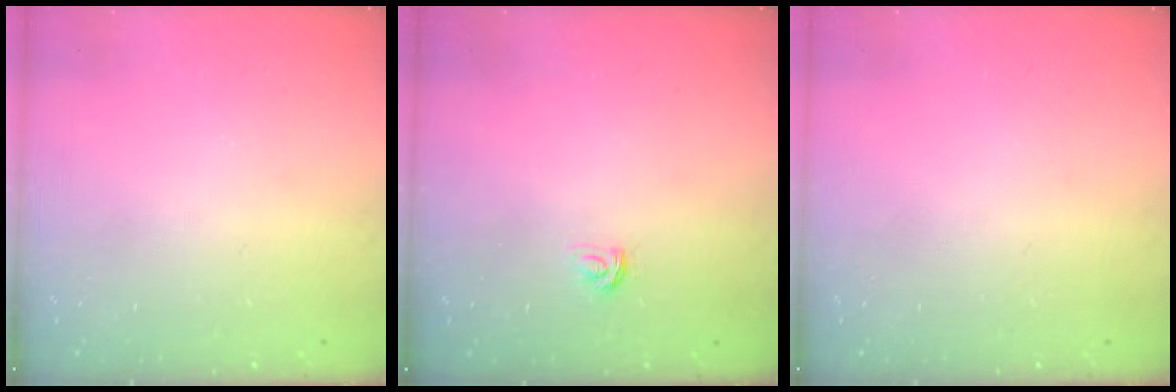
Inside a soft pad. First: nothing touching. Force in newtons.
{"total": 2.9, "press": 2.9, "slide": 0.4}
{"total": 0.0}